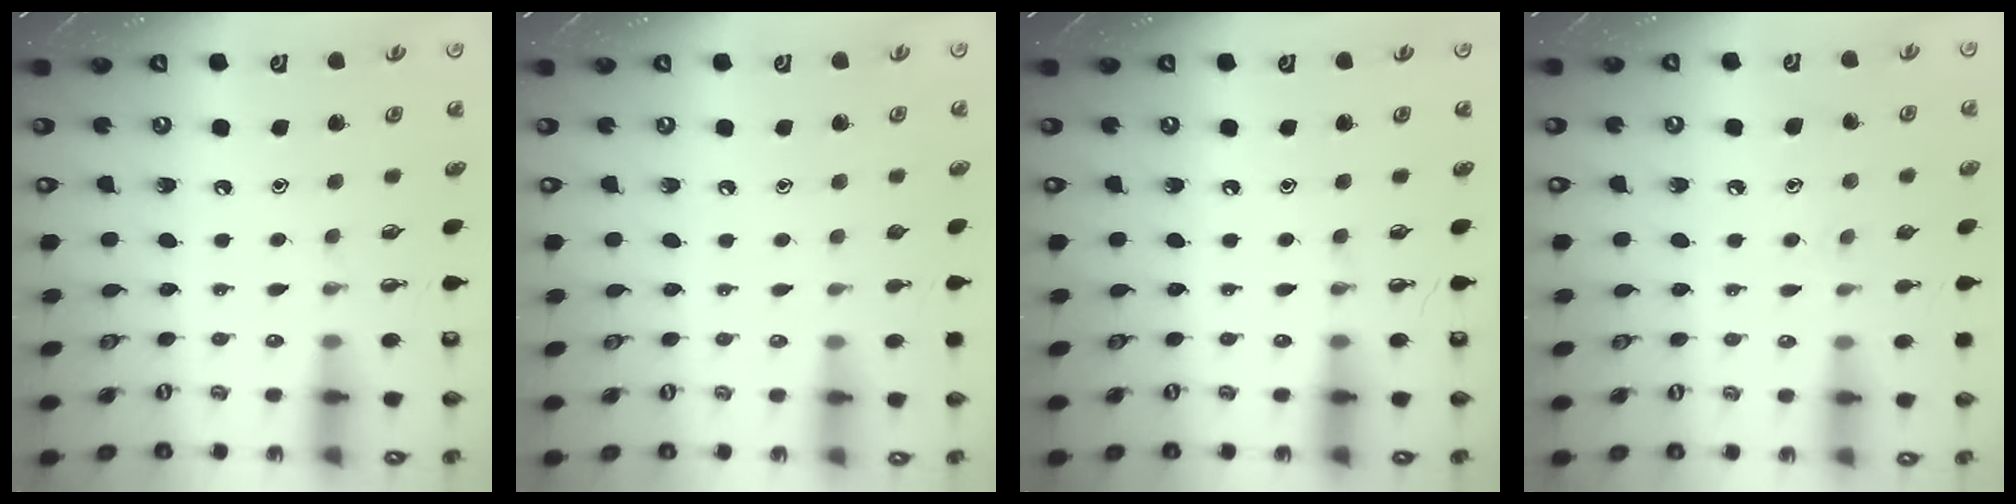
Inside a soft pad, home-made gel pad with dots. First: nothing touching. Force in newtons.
{"total": 0.0}
{"total": 0.0}
{"total": 6.1, "press": 6.1, "slide": 0.0}